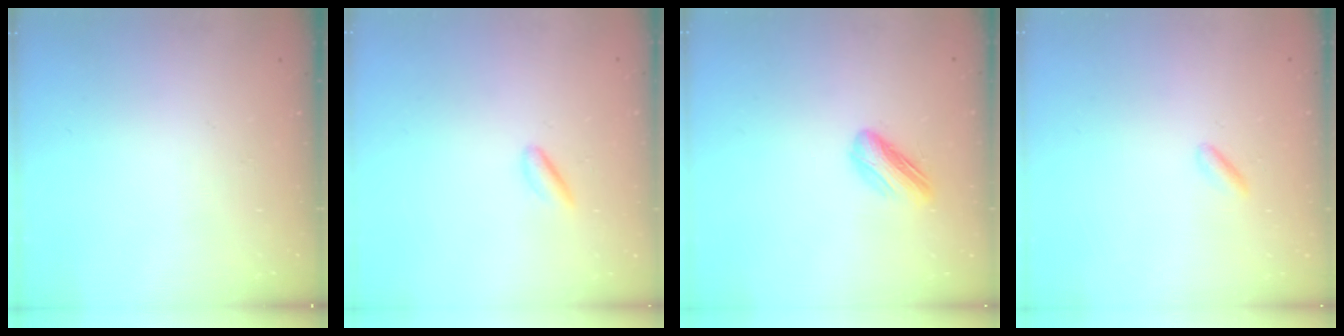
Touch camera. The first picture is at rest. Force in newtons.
{"total": 2.2, "press": 2.1, "slide": 0.7}
{"total": 5.9, "press": 5.9, "slide": 0.5}
{"total": 0.9, "press": 0.6, "slide": 0.6}